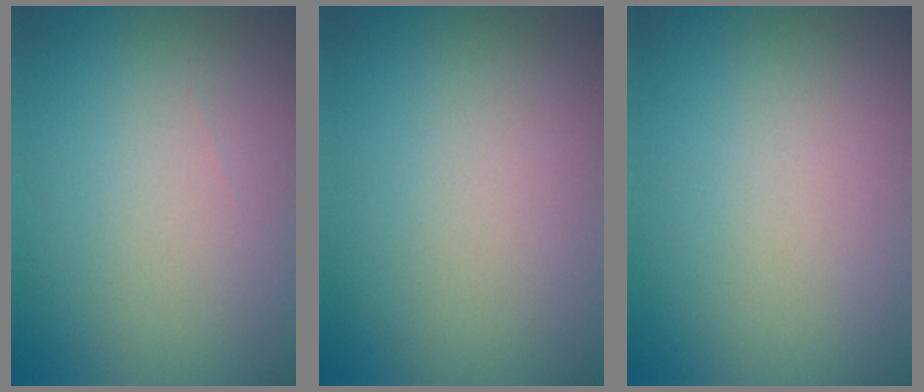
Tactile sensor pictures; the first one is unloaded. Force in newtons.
{"total": 0.0}
{"total": 0.0}